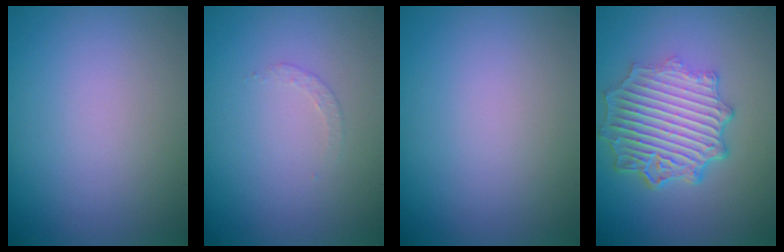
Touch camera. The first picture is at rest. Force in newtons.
{"total": 1.1, "press": 1.1, "slide": 0.3}
{"total": 0.0}
{"total": 6.9, "press": 5.3, "slide": 4.4}